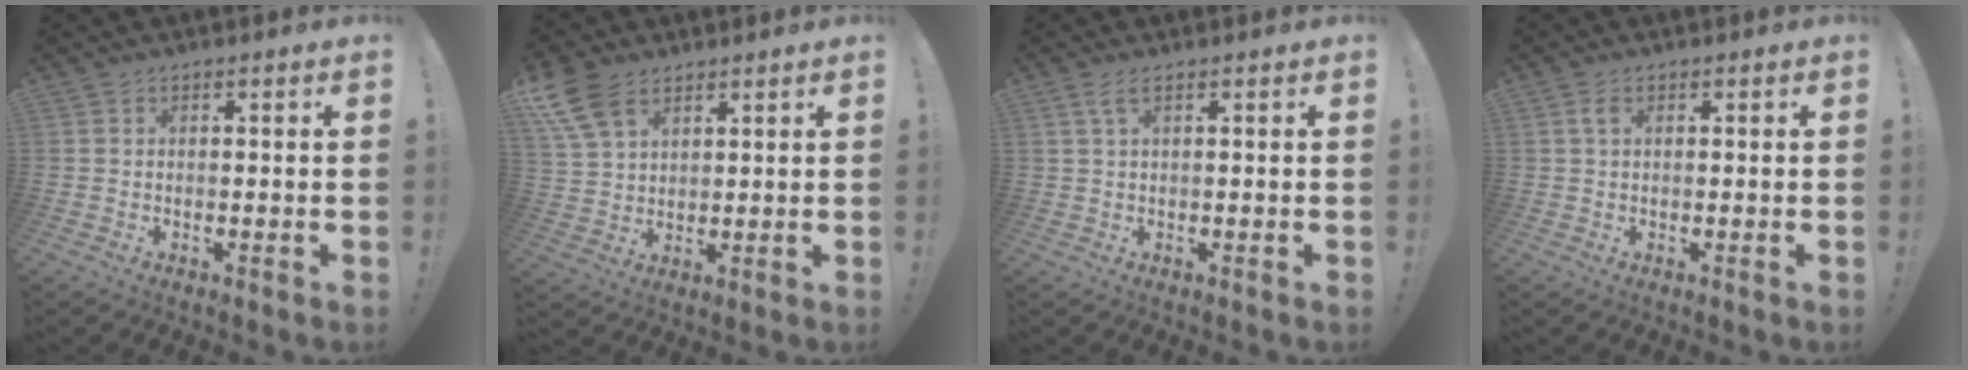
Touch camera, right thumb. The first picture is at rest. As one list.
[{"total": 10.7, "force": [6.3, 6.1, 6.1], "torque": [-0.127, -0.025, 0.124]}, {"total": 2.7, "force": [1.1, 0.5, 2.4], "torque": [-0.048, 0.001, 0.020]}, {"total": 2.2, "force": [0.7, 1.0, 1.8], "torque": [-0.029, 0.001, 0.012]}]